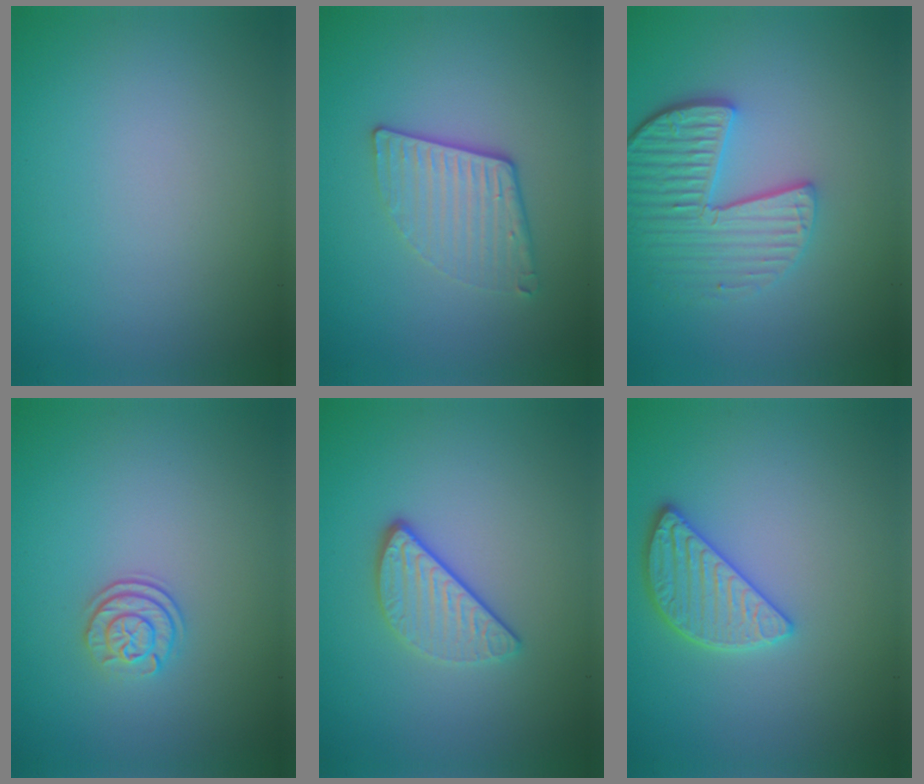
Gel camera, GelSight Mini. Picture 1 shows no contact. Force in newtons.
{"total": 3.1, "press": 2.6, "slide": 1.6}
{"total": 4.6, "press": 3.9, "slide": 2.5}
{"total": 2.1, "press": 1.7, "slide": 1.3}
{"total": 3.1, "press": 2.5, "slide": 1.8}
{"total": 2.8, "press": 2.8, "slide": 0.6}